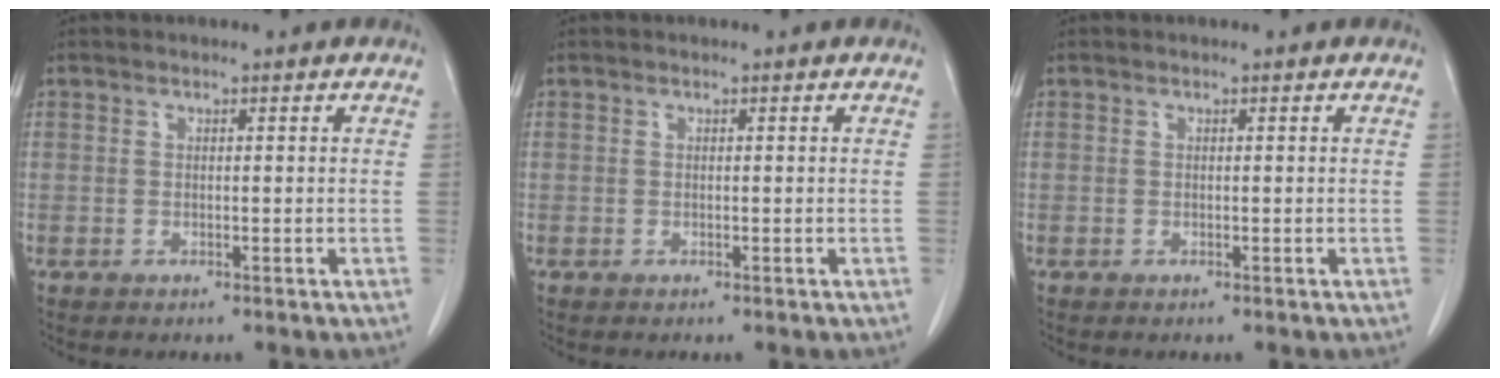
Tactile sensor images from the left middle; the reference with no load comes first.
{"total": 0.0}
{"total": 0.0}